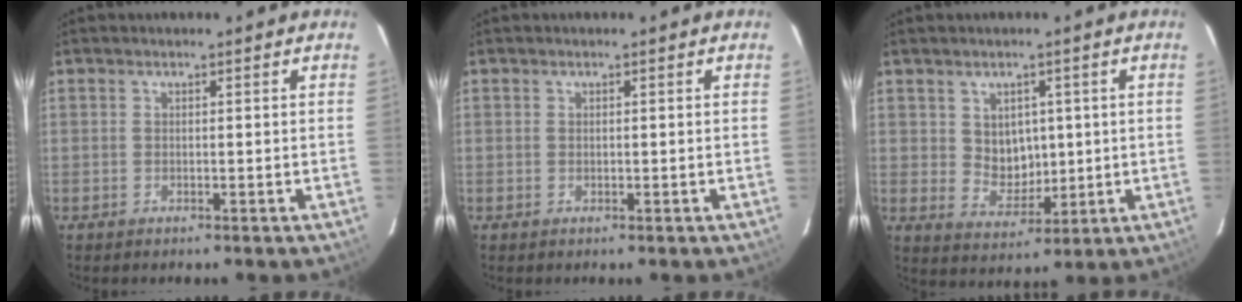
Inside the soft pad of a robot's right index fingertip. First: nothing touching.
{"total": 0.0}
{"total": 6.0, "force": [1.4, 5.1, 2.7], "torque": [-0.044, 0.001, 0.040]}